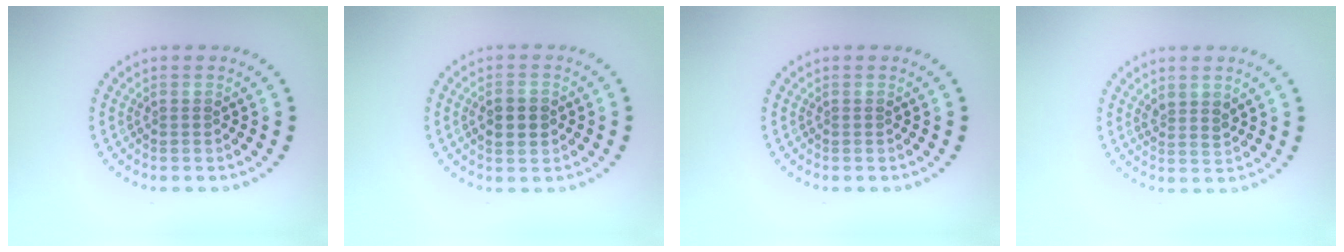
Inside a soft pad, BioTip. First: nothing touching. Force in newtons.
{"total": 2.9, "press": 2.9, "slide": 0.2}
{"total": 0.0}
{"total": 1.5, "press": 1.3, "slide": 0.8}